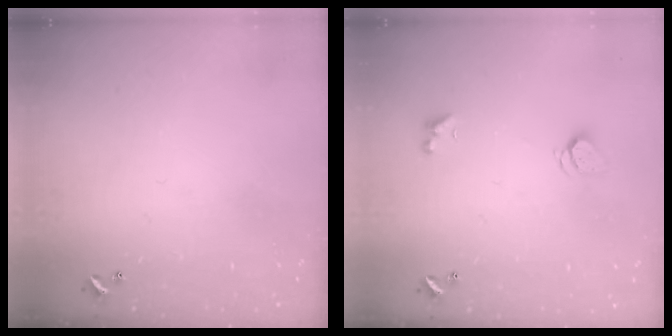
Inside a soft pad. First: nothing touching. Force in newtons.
{"total": 2.0, "press": 2.0, "slide": 0.3}